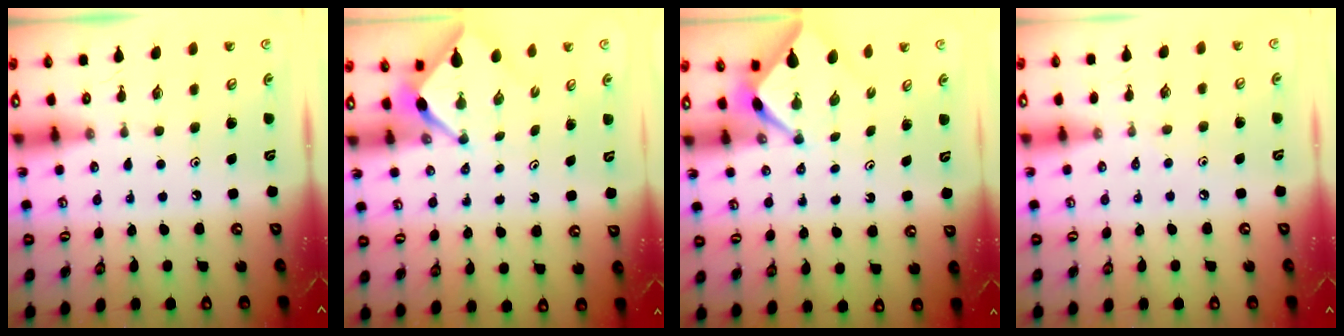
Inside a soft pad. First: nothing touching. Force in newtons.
{"total": 2.5, "press": 2.5, "slide": 0.2}
{"total": 2.6, "press": 2.6, "slide": 0.4}
{"total": 2.5, "press": 2.5, "slide": 0.5}